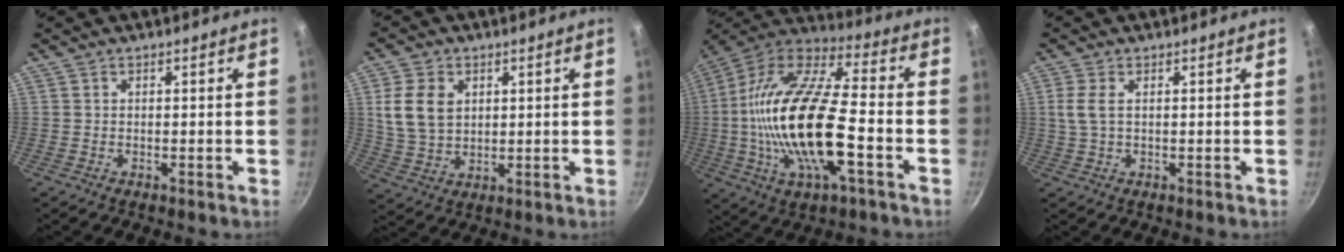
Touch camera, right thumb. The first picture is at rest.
{"total": 9.4, "force": [2.4, 6.9, 5.9], "torque": [-0.097, -0.011, 0.052]}
{"total": 25.3, "force": [-4.3, 9.3, 23.1], "torque": [-0.450, 0.023, -0.092]}
{"total": 3.5, "force": [0.7, 1.7, 3.0], "torque": [-0.070, 0.004, 0.014]}